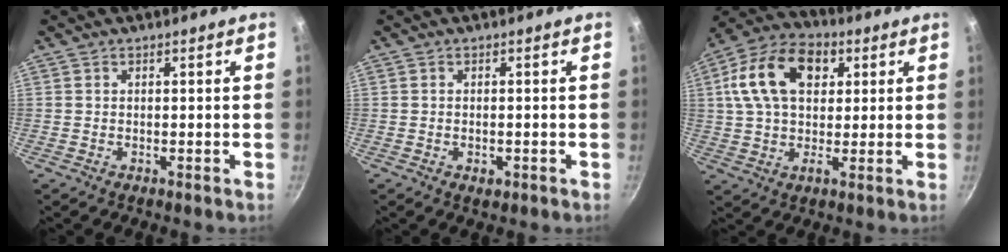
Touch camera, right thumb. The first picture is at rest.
{"total": 1.7, "force": [-0.8, 1.0, 1.2], "torque": [-0.018, -0.002, -0.010]}
{"total": 16.1, "force": [4.6, 10.5, 11.3], "torque": [-0.184, 0.013, 0.061]}